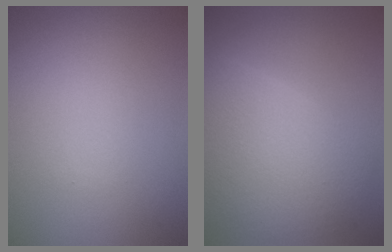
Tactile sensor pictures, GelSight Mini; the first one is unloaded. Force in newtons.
{"total": 6.7, "press": 6.7, "slide": 0.3}